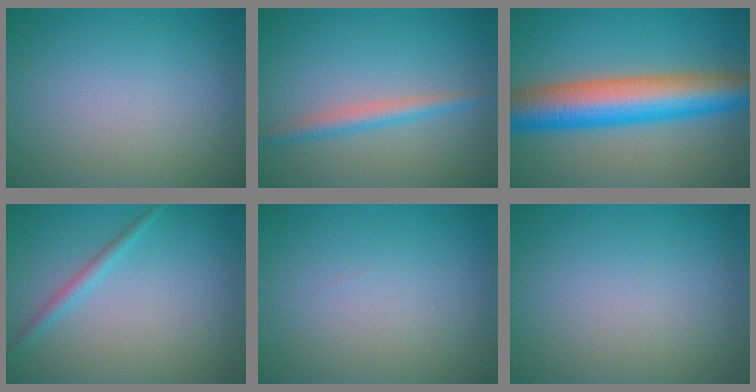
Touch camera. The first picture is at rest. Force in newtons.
{"total": 2.3, "press": 2.3, "slide": 0.1}
{"total": 11.0, "press": 11.0, "slide": 0.1}
{"total": 1.4, "press": 1.4, "slide": 0.0}
{"total": 0.0}
{"total": 0.0}